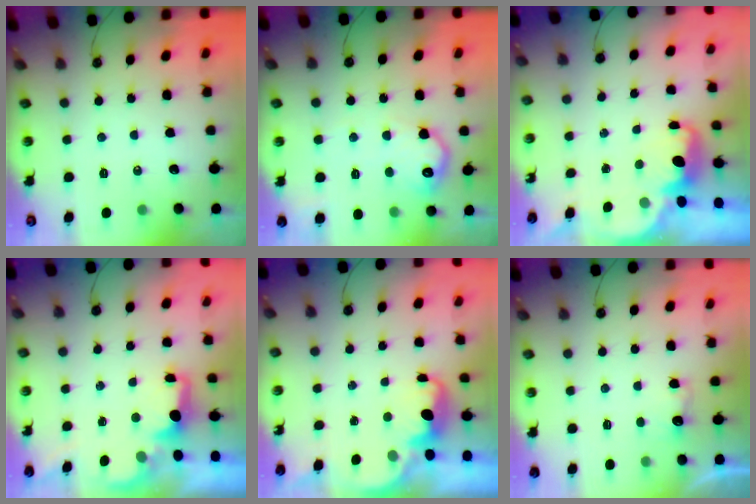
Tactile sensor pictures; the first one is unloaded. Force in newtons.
{"total": 11.4, "press": 11.4, "slide": 0.4}
{"total": 2.2, "press": 2.1, "slide": 0.6}
{"total": 1.7, "press": 1.6, "slide": 0.6}
{"total": 3.0, "press": 2.9, "slide": 0.7}
{"total": 2.4, "press": 2.2, "slide": 0.9}